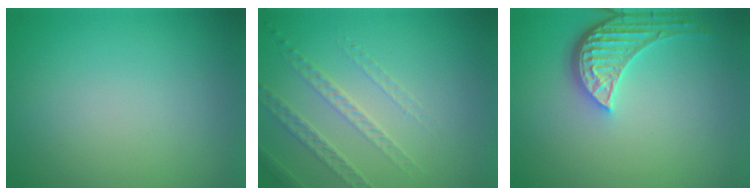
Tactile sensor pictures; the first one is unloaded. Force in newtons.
{"total": 1.9, "press": 1.7, "slide": 0.8}
{"total": 4.5, "press": 3.6, "slide": 2.8}